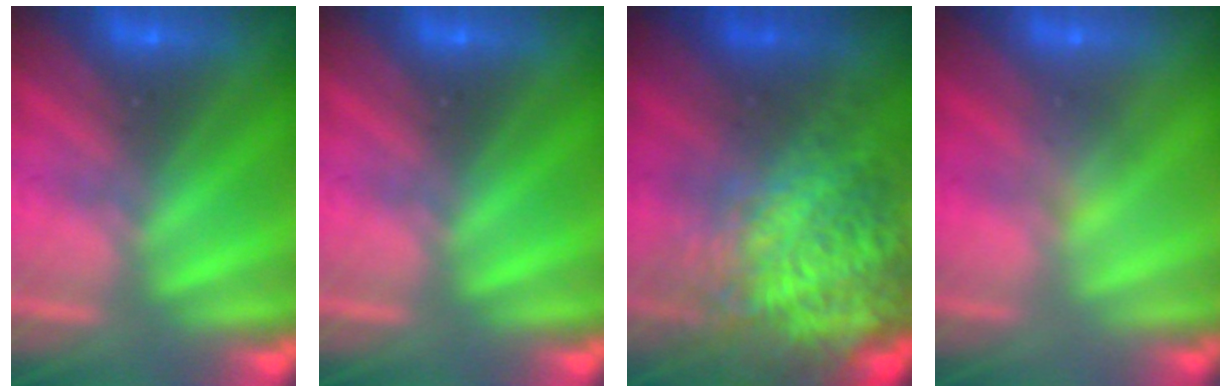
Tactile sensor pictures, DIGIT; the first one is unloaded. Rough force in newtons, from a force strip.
{"total": 0.0}
{"total": 9.8}
{"total": 2.8}